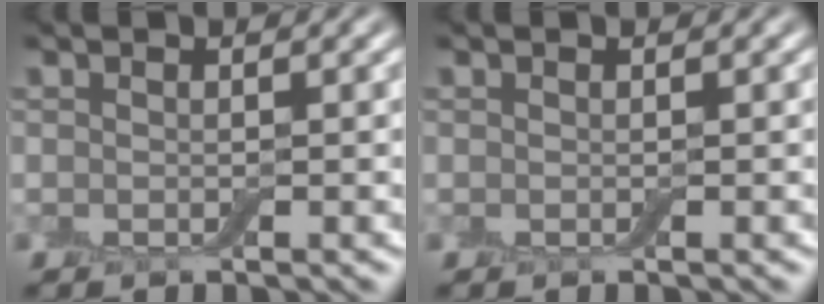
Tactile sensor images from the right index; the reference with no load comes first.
{"total": 0.0}